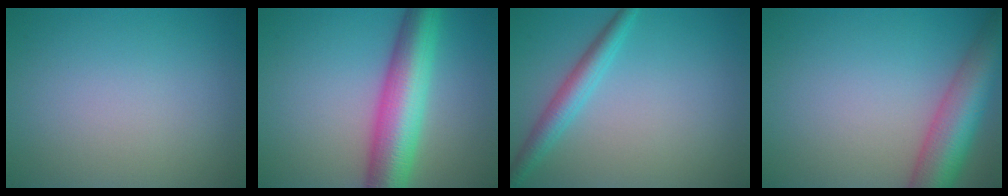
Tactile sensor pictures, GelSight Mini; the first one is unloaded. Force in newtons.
{"total": 8.6, "press": 8.6, "slide": 0.2}
{"total": 2.9, "press": 2.9, "slide": 0.1}
{"total": 7.9, "press": 7.9, "slide": 0.4}